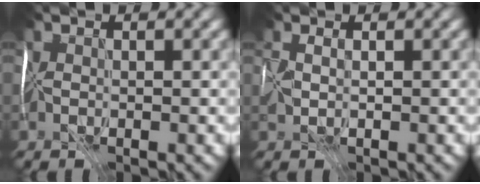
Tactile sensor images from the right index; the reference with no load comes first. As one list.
[{"total": 0.8, "force": [0.6, -0.3, -0.3], "torque": [0.018, 0.005, 0.019]}]